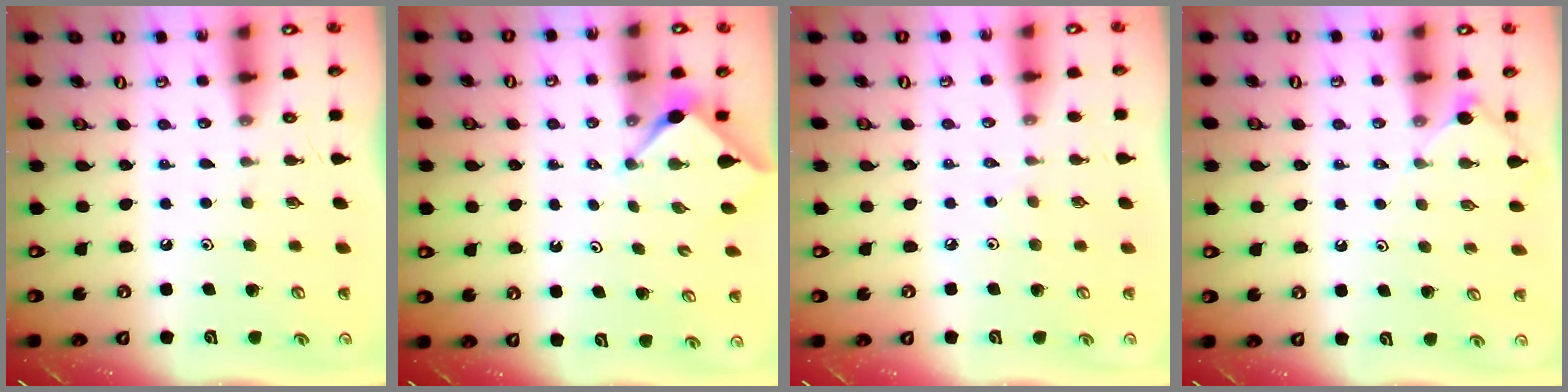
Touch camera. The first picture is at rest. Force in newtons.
{"total": 2.9, "press": 2.9, "slide": 0.4}
{"total": 2.2, "press": 2.2, "slide": 0.5}
{"total": 4.1, "press": 4.1, "slide": 0.3}